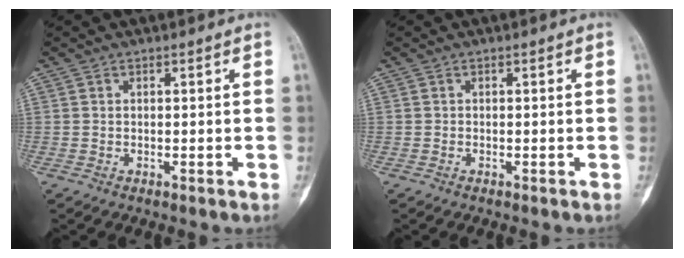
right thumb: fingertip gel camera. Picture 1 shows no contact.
{"total": 0.0}